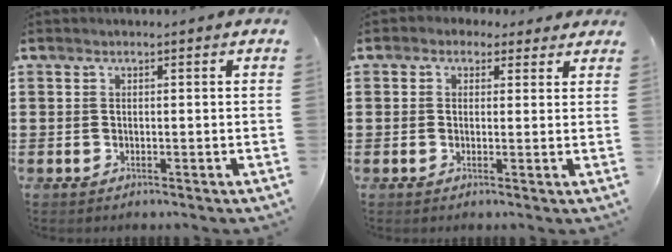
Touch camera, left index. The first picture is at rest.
{"total": 1.8, "force": [0.9, 1.4, 0.5], "torque": [-0.009, 0.005, 0.014]}